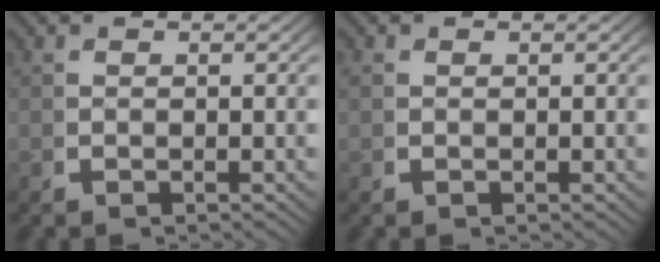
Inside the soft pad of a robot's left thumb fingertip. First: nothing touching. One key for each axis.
{"total": 0.6, "fx": 0.2, "fy": 0.5, "fz": 0.2, "tx": -0.009, "ty": -0.007, "tz": 0.009}